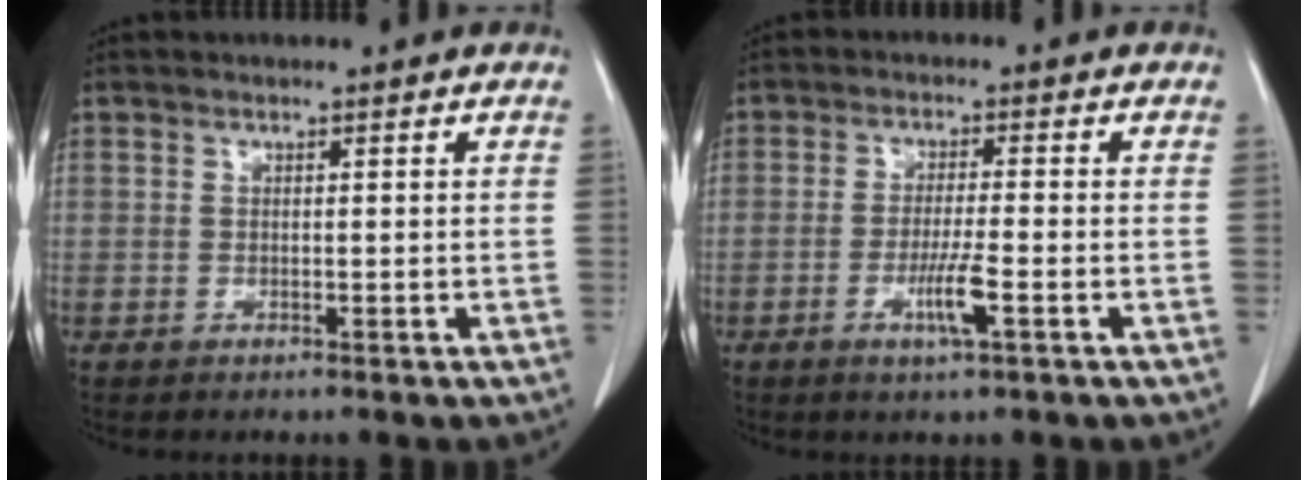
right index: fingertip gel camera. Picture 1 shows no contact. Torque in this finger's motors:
{"motor_torque": [0.83, -0.31, 0.38, 0.10]}